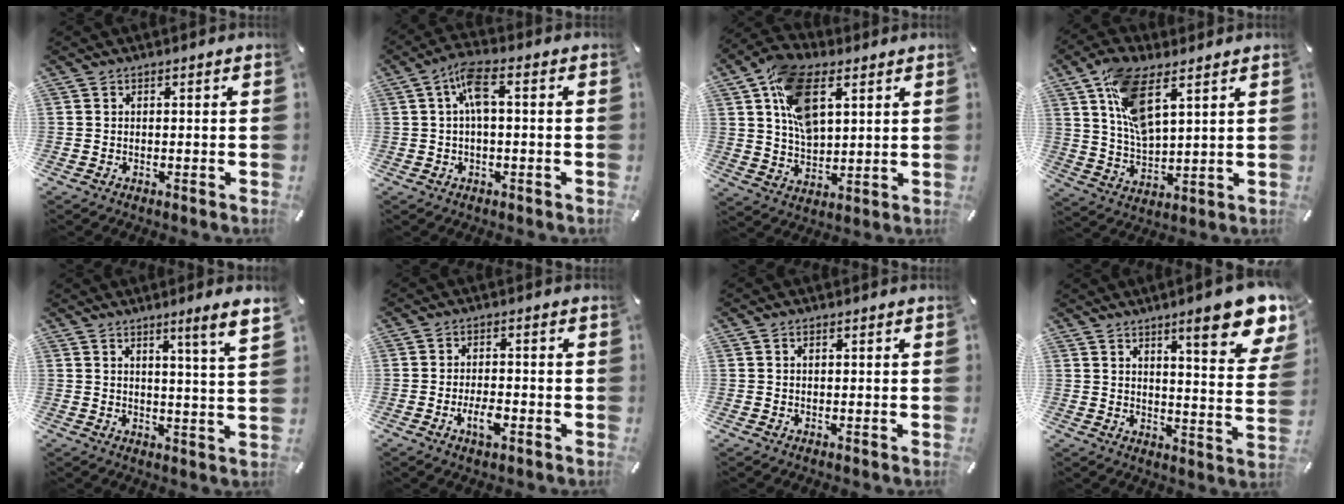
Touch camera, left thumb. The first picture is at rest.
{"total": 6.7, "force": [0.4, 2.6, 6.2], "torque": [-0.122, 0.014, 0.006]}
{"total": 14.4, "force": [5.6, 9.2, 9.5], "torque": [-0.184, -0.007, 0.101]}
{"total": 12.3, "force": [6.4, 5.3, 9.0], "torque": [-0.190, -0.017, 0.117]}
{"total": 7.3, "force": [4.6, -0.4, 5.7], "torque": [-0.087, -0.030, 0.069]}
{"total": 4.9, "force": [-2.0, 2.2, 3.9], "torque": [-0.082, 0.004, -0.038]}
{"total": 0.9, "force": [0.3, 0.4, 0.7], "torque": [-0.014, 0.003, 0.005]}
{"total": 15.1, "force": [9.7, 3.6, 11.0], "torque": [-0.148, -0.063, 0.154]}